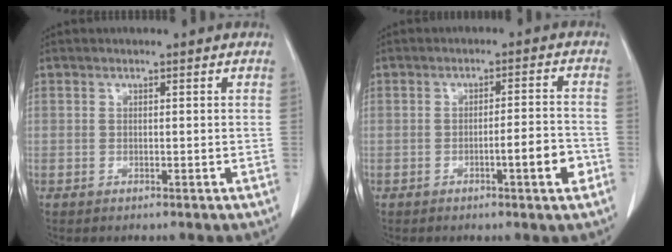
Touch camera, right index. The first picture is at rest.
{"total": 5.1, "force": [-2.2, 0.3, 4.6], "torque": [-0.060, 0.001, -0.032]}